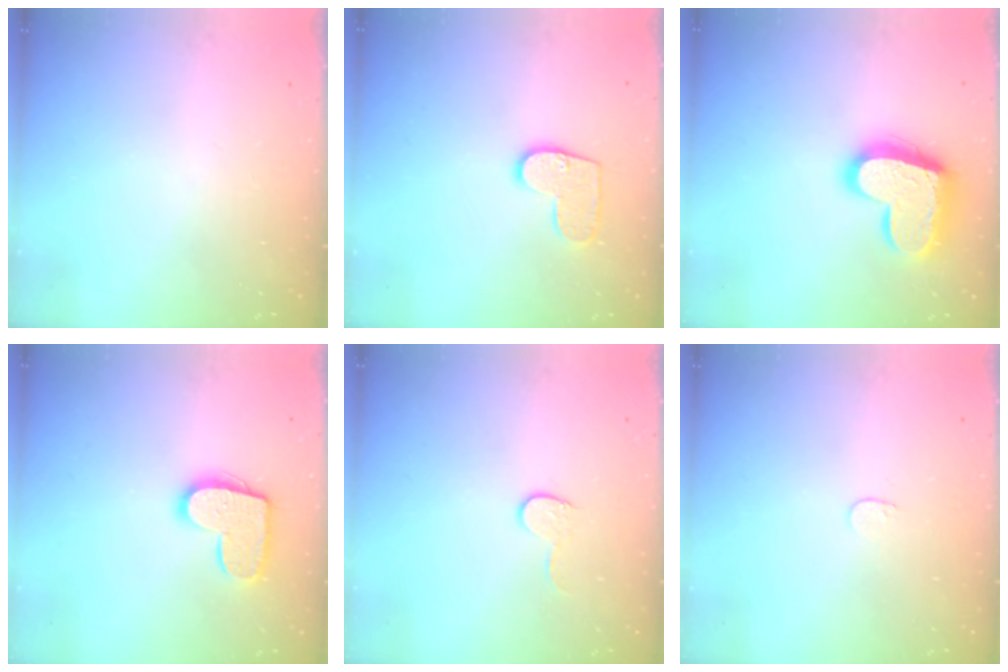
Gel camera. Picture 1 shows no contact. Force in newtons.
{"total": 9.8, "press": 9.8, "slide": 0.4}
{"total": 17.5, "press": 17.4, "slide": 1.3}
{"total": 13.2, "press": 13.2, "slide": 0.7}
{"total": 4.4, "press": 4.4, "slide": 0.4}
{"total": 3.6, "press": 3.6, "slide": 0.3}